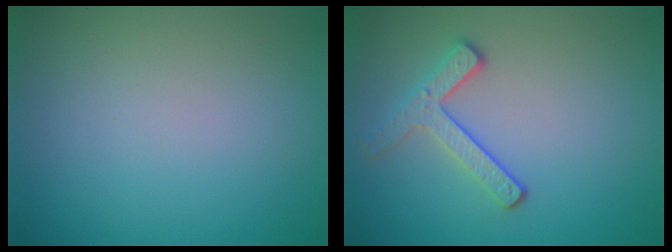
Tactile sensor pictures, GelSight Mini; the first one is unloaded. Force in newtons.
{"total": 2.7, "press": 2.3, "slide": 1.3}